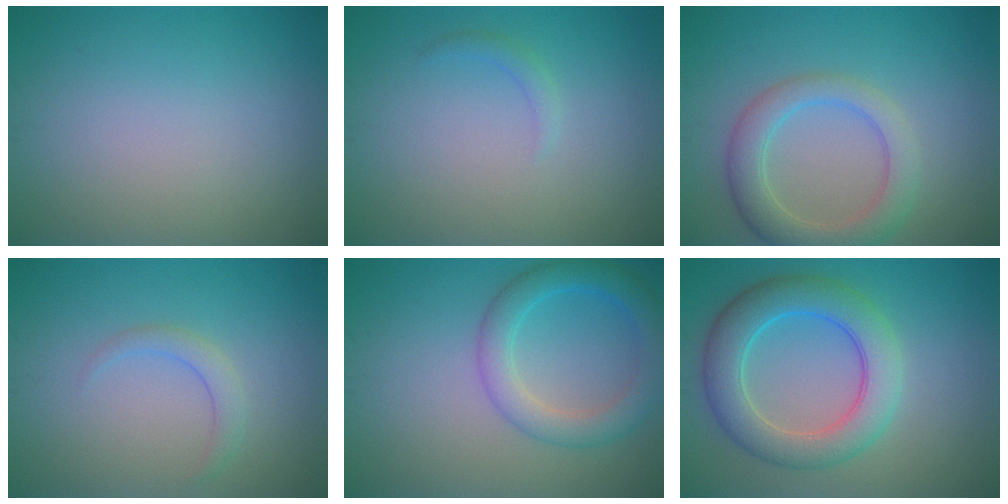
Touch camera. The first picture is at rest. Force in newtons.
{"total": 1.0, "press": 1.0, "slide": 0.1}
{"total": 4.6, "press": 4.6, "slide": 0.2}
{"total": 1.6, "press": 1.6, "slide": 0.1}
{"total": 4.5, "press": 4.5, "slide": 0.4}
{"total": 6.6, "press": 6.6, "slide": 0.1}